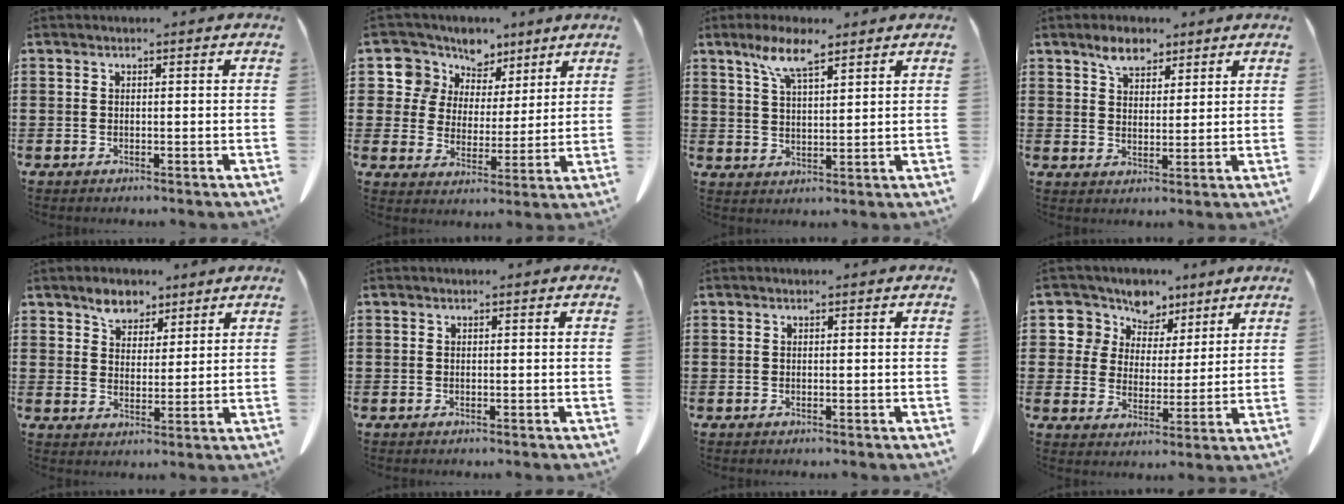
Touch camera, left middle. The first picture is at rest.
{"total": 8.1, "force": [5.8, 5.6, 0.5], "torque": [-0.057, -0.026, 0.108]}
{"total": 6.7, "force": [4.6, 1.5, 4.7], "torque": [-0.104, -0.001, 0.080]}
{"total": 4.9, "force": [3.8, 2.4, 2.0], "torque": [-0.041, 0.001, 0.069]}
{"total": 5.1, "force": [4.0, 2.9, 1.1], "torque": [-0.030, -0.001, 0.076]}
{"total": 0.0}
{"total": 0.0}
{"total": 7.1, "force": [5.1, 4.9, 0.0], "torque": [-0.049, -0.022, 0.094]}